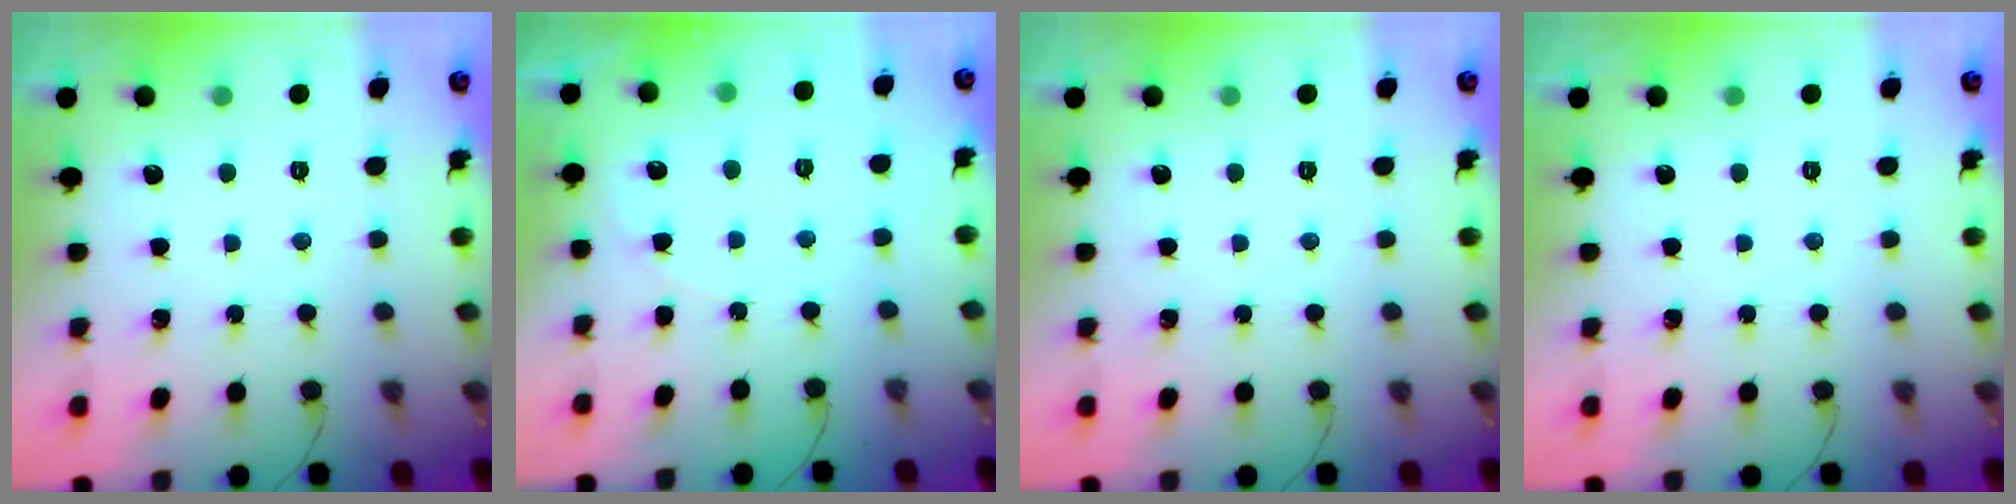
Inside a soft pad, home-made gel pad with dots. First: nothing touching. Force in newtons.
{"total": 6.0, "press": 5.9, "slide": 0.4}
{"total": 0.0}
{"total": 0.0}